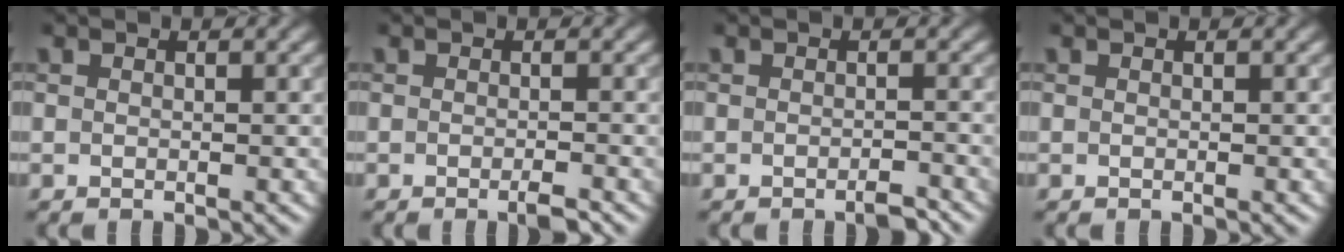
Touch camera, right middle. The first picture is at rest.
{"total": 1.5, "force": [-0.9, 0.2, 1.2], "torque": [-0.016, -0.002, -0.016]}
{"total": 1.6, "force": [-1.2, 0.3, 1.0], "torque": [-0.013, 0.001, -0.020]}
{"total": 0.0}